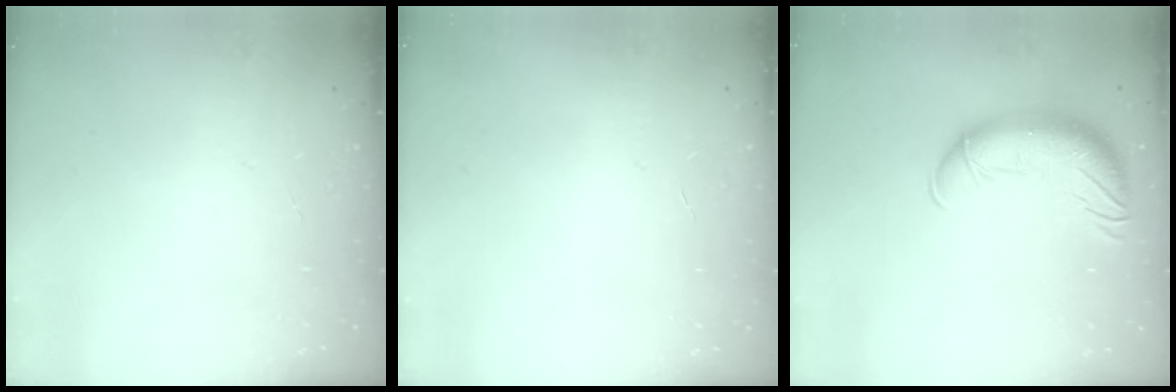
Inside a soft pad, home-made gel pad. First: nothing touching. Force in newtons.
{"total": 0.6, "press": 0.6, "slide": 0.2}
{"total": 14.8, "press": 14.3, "slide": 3.6}